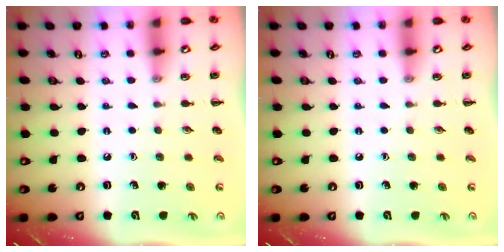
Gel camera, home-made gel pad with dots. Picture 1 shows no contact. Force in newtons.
{"total": 0.0}